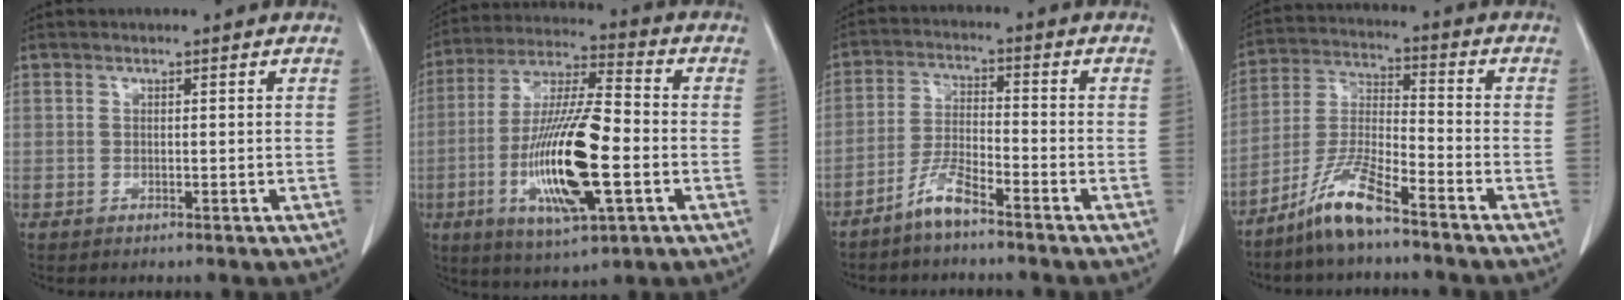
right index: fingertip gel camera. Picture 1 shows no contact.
{"total": 17.9, "force": [-4.3, 3.3, 17.0], "torque": [-0.342, -0.013, -0.074]}
{"total": 5.3, "force": [-4.2, 0.5, 3.2], "torque": [-0.071, -0.008, -0.085]}
{"total": 9.2, "force": [-6.9, 0.8, 6.1], "torque": [-0.136, -0.019, -0.139]}